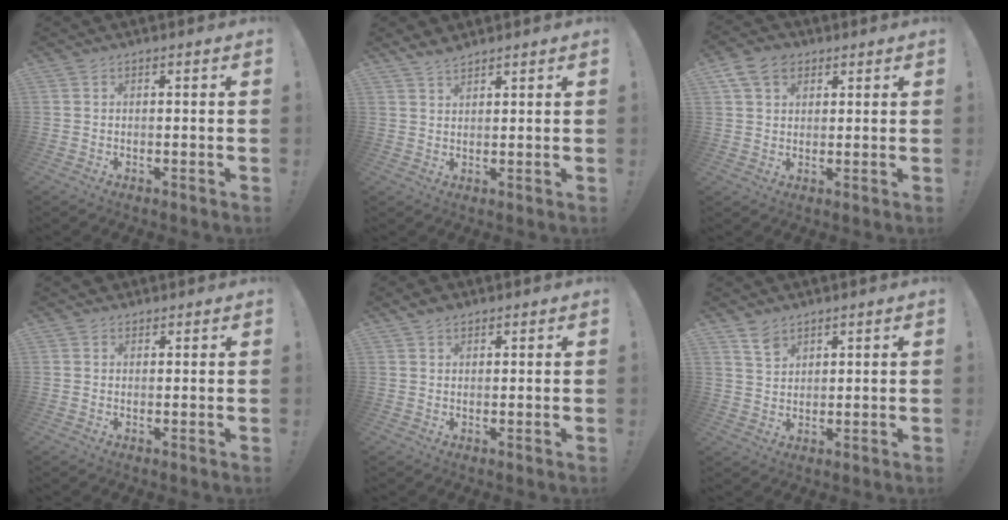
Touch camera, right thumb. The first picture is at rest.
{"total": 3.5, "force": [3.0, 1.1, 1.3], "torque": [-0.030, -0.016, 0.058]}
{"total": 8.6, "force": [4.1, 6.2, 4.2], "torque": [-0.075, -0.004, 0.083]}
{"total": 2.1, "force": [1.3, 1.6, 0.4], "torque": [-0.002, -0.003, 0.024]}
{"total": 2.7, "force": [2.1, 1.5, 1.0], "torque": [-0.013, -0.010, 0.038]}
{"total": 5.3, "force": [3.9, 2.8, 2.0], "torque": [-0.030, -0.023, 0.074]}